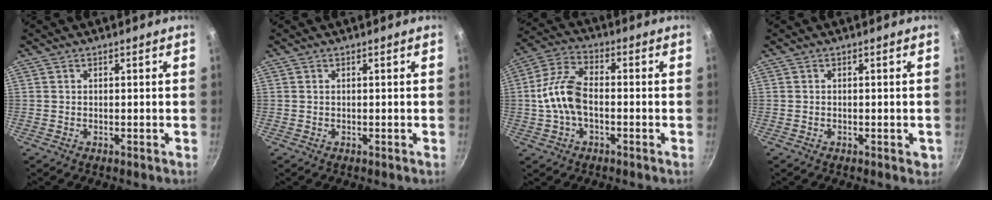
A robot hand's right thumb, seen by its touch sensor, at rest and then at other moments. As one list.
[{"total": 0.0}, {"total": 11.0, "force": [-1.4, 7.9, 7.6], "torque": [-0.123, 0.034, -0.039]}, {"total": 1.7, "force": [-0.4, 0.9, 1.4], "torque": [-0.013, 0.000, -0.006]}]